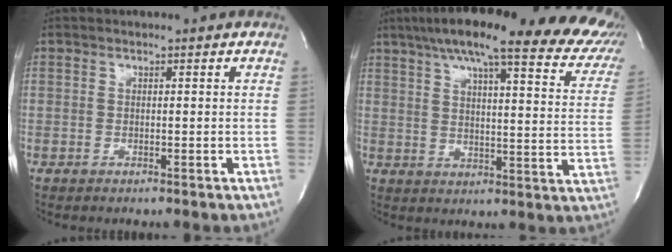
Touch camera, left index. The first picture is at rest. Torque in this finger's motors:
{"motor_torque": [1.15, -0.99, 0.88, 0.19]}